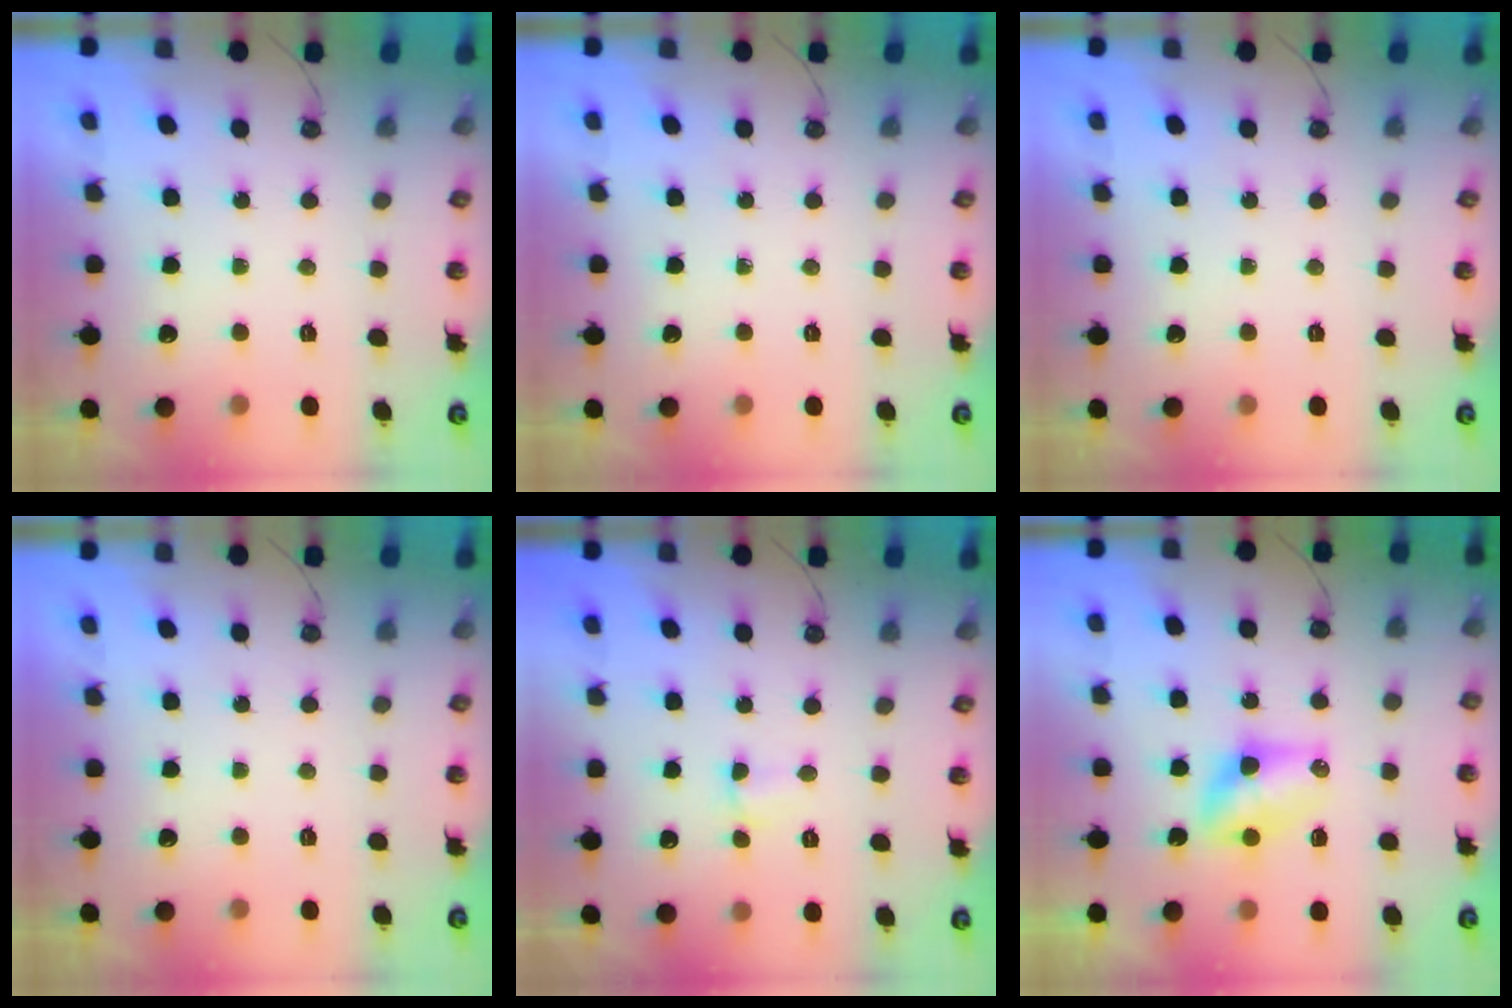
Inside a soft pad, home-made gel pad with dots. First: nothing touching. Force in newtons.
{"total": 0.0}
{"total": 0.0}
{"total": 0.0}
{"total": 1.8, "press": 1.7, "slide": 0.5}
{"total": 6.9, "press": 6.9, "slide": 0.6}